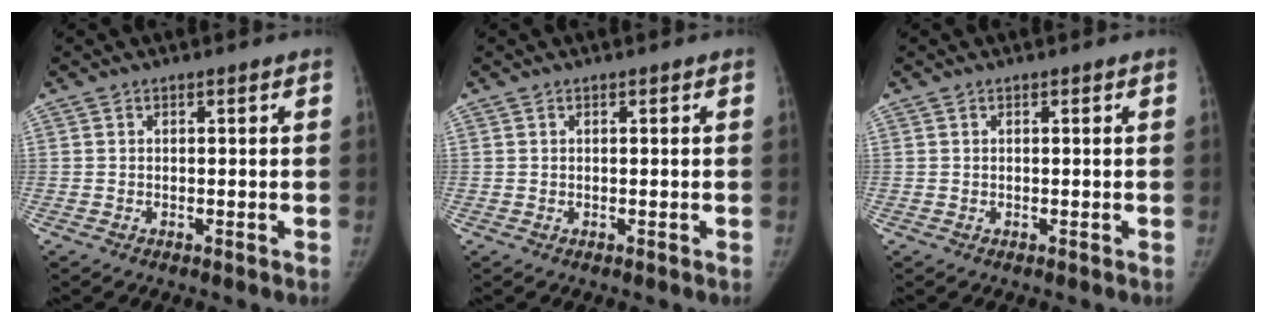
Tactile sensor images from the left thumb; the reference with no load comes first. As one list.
[{"total": 0.0}, {"total": 0.0}]